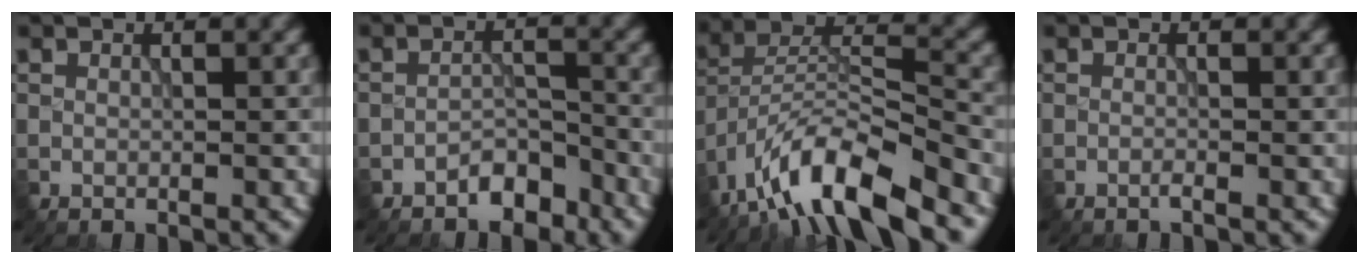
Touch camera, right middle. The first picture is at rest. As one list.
[{"total": 2.8, "force": [-2.3, 1.2, 1.1], "torque": [-0.013, 0.012, -0.040]}, {"total": 11.0, "force": [-8.0, 2.8, 7.0], "torque": [-0.115, 0.011, -0.154]}, {"total": 0.6, "force": [-0.4, 0.0, 0.4], "torque": [-0.008, 0.001, -0.010]}]